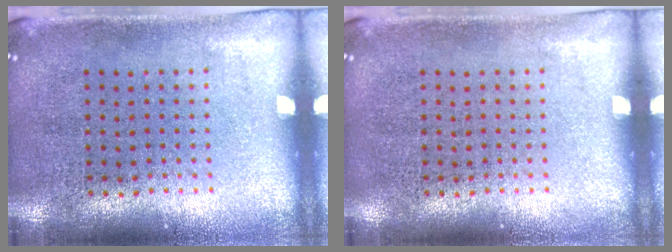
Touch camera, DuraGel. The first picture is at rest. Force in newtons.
{"total": 0.0}